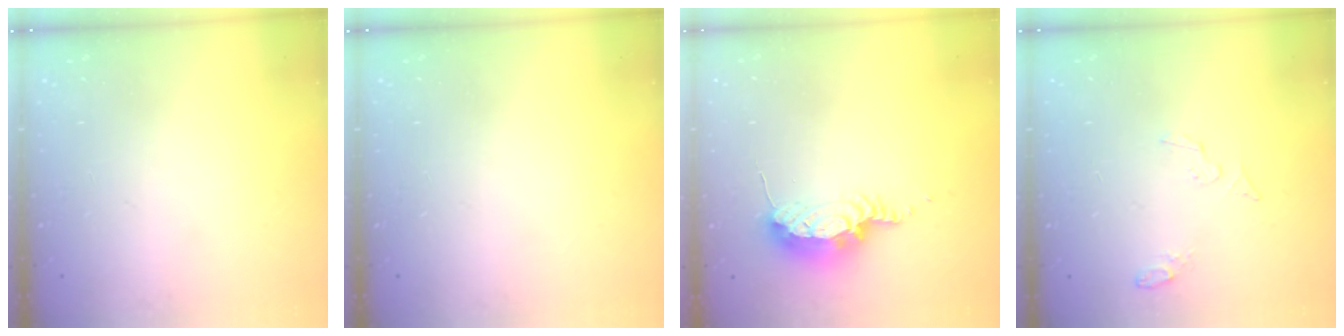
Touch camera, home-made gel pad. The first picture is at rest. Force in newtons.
{"total": 0.0}
{"total": 8.0, "press": 7.9, "slide": 0.9}
{"total": 4.7, "press": 4.6, "slide": 1.2}